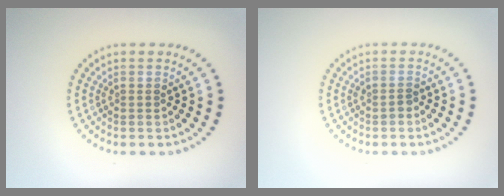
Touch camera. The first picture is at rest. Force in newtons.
{"total": 0.7, "press": 0.6, "slide": 0.3}